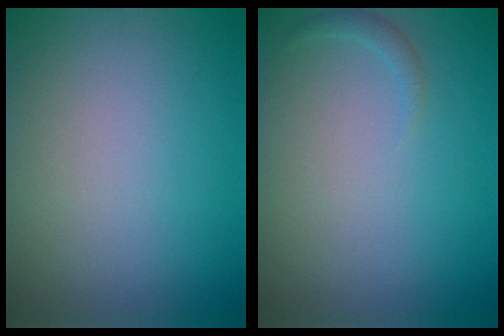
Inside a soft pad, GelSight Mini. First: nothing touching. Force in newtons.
{"total": 0.8, "press": 0.8, "slide": 0.1}